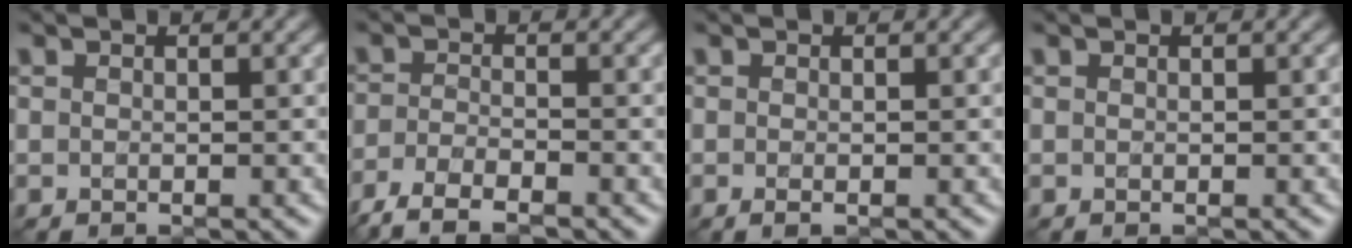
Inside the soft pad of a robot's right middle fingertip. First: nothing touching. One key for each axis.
{"total": 4.7, "fx": -3.7, "fy": 1.2, "fz": 2.5, "tx": -0.051, "ty": -0.009, "tz": -0.077}
{"total": 0.6, "fx": -0.2, "fy": 0.1, "fz": 0.6, "tx": -0.013, "ty": -0.004, "tz": -0.003}
{"total": 0.0}